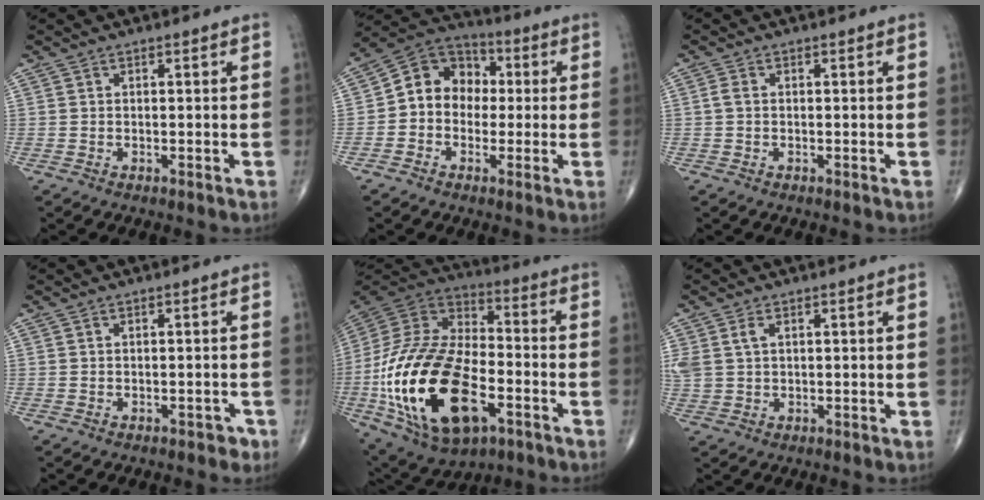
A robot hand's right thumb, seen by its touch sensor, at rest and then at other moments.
{"total": 11.0, "force": [0.2, 9.2, 6.0], "torque": [-0.066, 0.038, -0.013]}
{"total": 1.2, "force": [0.0, 0.8, 1.0], "torque": [-0.020, 0.001, -0.003]}
{"total": 1.4, "force": [-0.9, 0.9, 0.6], "torque": [-0.002, 0.007, -0.010]}
{"total": 30.3, "force": [-9.1, 16.4, 23.8], "torque": [-0.493, 0.018, -0.149]}
{"total": 4.8, "force": [1.5, 3.2, 3.3], "torque": [-0.085, 0.009, 0.039]}